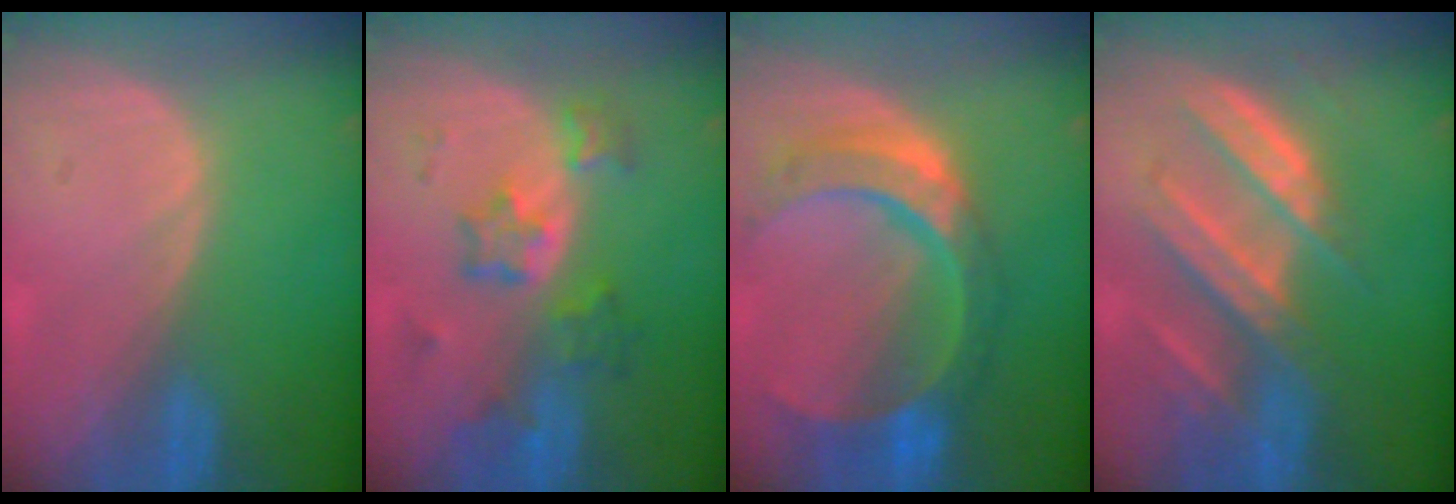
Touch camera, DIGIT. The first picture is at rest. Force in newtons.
{"total": 7.1, "press": 6.5, "slide": 2.9}
{"total": 10.9, "press": 9.2, "slide": 6.0}
{"total": 9.0, "press": 8.2, "slide": 3.6}